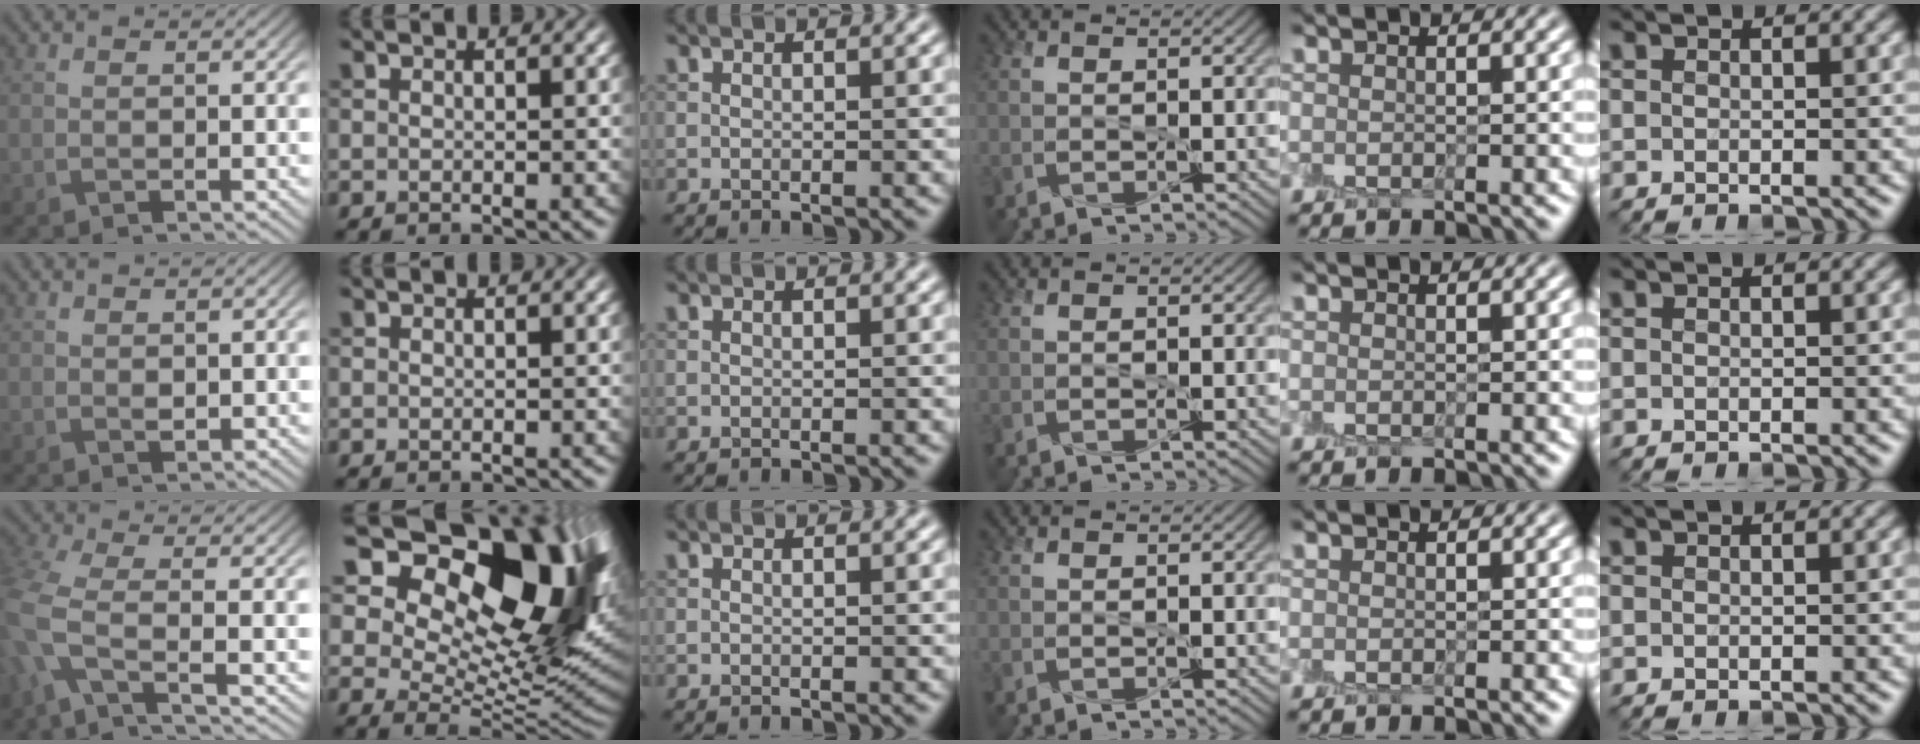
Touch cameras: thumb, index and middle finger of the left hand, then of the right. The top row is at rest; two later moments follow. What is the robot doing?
{"motion": "peel", "object": "lint roller sheet"}